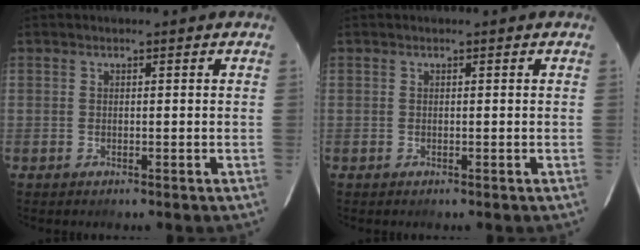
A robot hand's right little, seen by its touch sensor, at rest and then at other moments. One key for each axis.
{"total": 0.0}